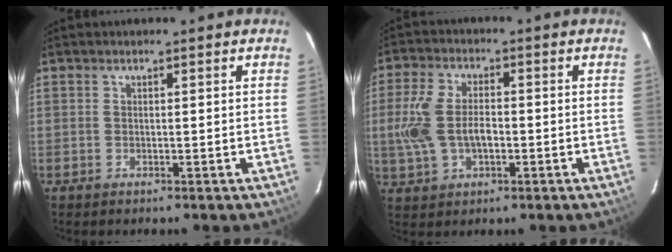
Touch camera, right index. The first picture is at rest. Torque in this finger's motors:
{"motor_torque": [0.39, -0.13, 0.63, 0.15]}